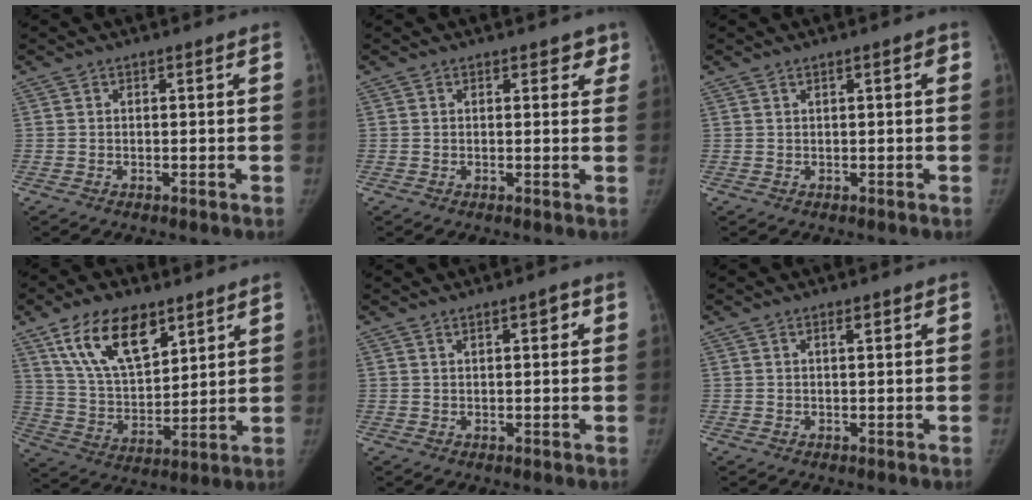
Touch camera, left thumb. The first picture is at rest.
{"total": 2.5, "force": [1.6, 1.5, 1.2], "torque": [0.017, -0.005, 0.014]}
{"total": 1.3, "force": [0.5, 0.3, 1.2], "torque": [-0.016, 0.004, 0.007]}
{"total": 16.0, "force": [9.4, 7.9, 10.3], "torque": [-0.147, -0.040, 0.179]}
{"total": 2.2, "force": [1.0, 0.7, 1.8], "torque": [-0.020, -0.001, 0.014]}
{"total": 1.2, "force": [0.7, 0.3, 0.9], "torque": [-0.012, -0.001, 0.010]}